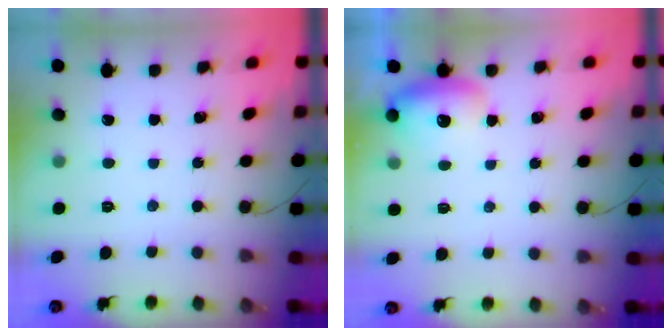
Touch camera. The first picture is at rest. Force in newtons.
{"total": 13.0, "press": 11.7, "slide": 5.5}